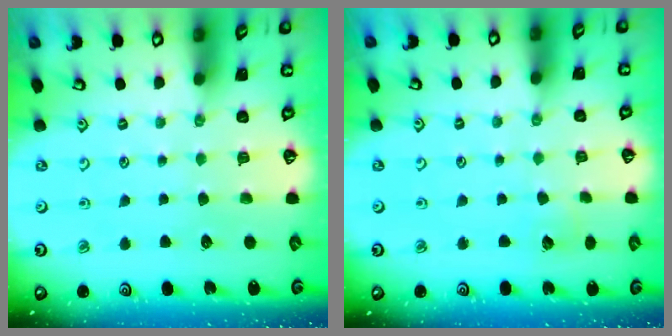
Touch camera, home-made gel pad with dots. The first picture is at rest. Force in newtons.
{"total": 4.8, "press": 4.8, "slide": 0.4}